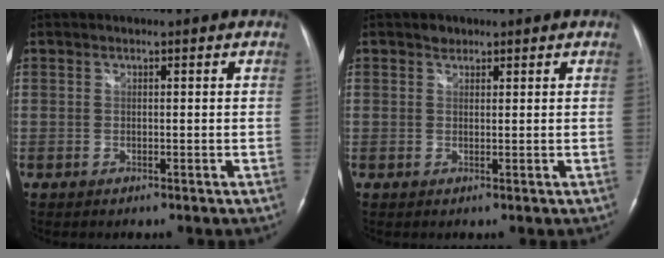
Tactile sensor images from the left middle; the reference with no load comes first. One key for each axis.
{"total": 1.1, "fx": 0.9, "fy": 0.7, "fz": 0.2, "tx": -0.003, "ty": -0.002, "tz": 0.013}